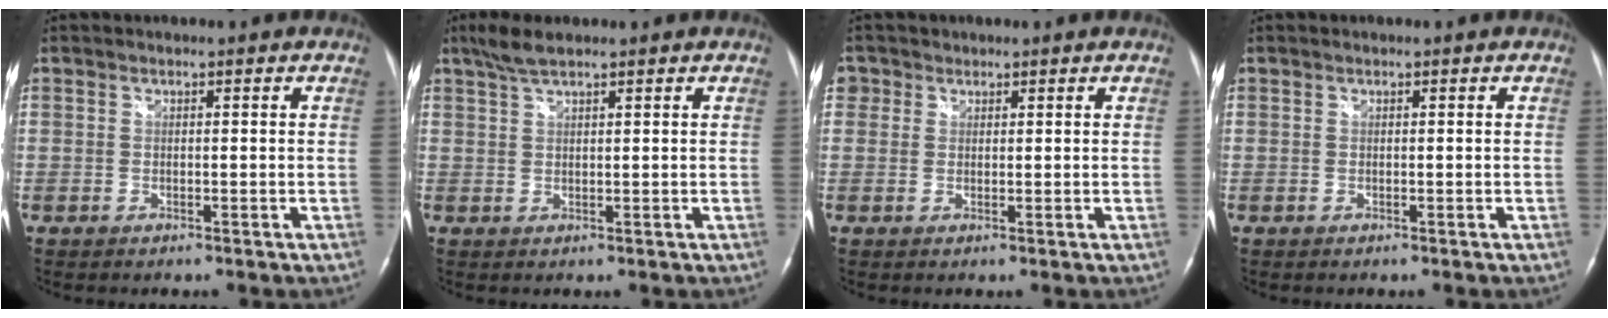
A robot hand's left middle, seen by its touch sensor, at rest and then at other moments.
{"total": 3.5, "force": [2.8, 0.5, 2.1], "torque": [-0.051, 0.009, 0.059]}
{"total": 2.5, "force": [1.2, 2.2, 0.1], "torque": [0.008, 0.005, 0.019]}
{"total": 0.0}